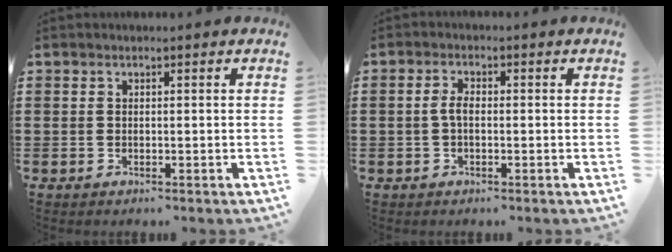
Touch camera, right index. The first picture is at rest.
{"total": 2.3, "force": [-0.3, 1.0, 2.0], "torque": [-0.047, -0.001, -0.009]}